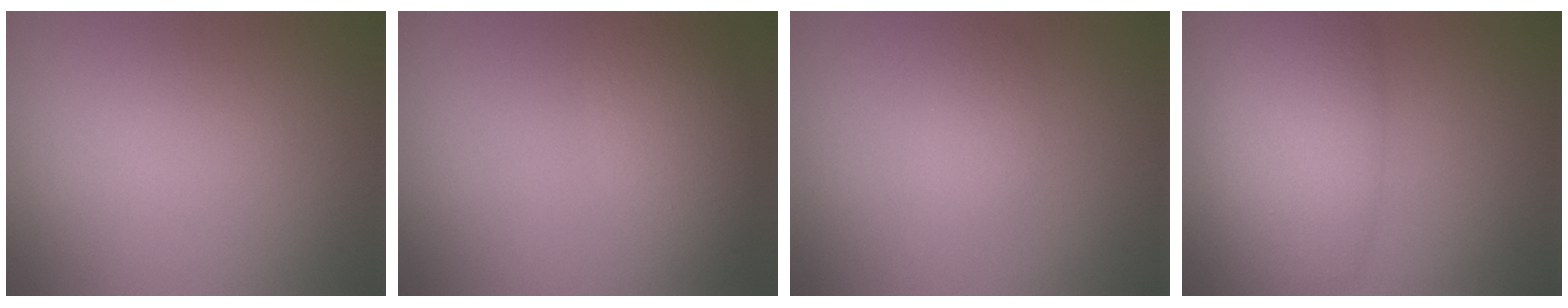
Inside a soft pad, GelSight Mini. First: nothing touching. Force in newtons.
{"total": 4.3, "press": 4.3, "slide": 0.2}
{"total": 1.2, "press": 1.2, "slide": 0.0}
{"total": 7.7, "press": 7.7, "slide": 0.3}